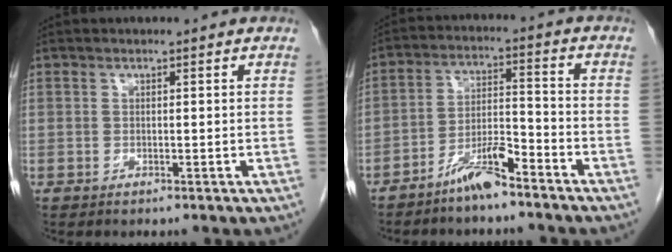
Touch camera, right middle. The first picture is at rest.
{"total": 6.8, "force": [-5.3, 1.1, 4.1], "torque": [-0.078, 0.004, -0.101]}